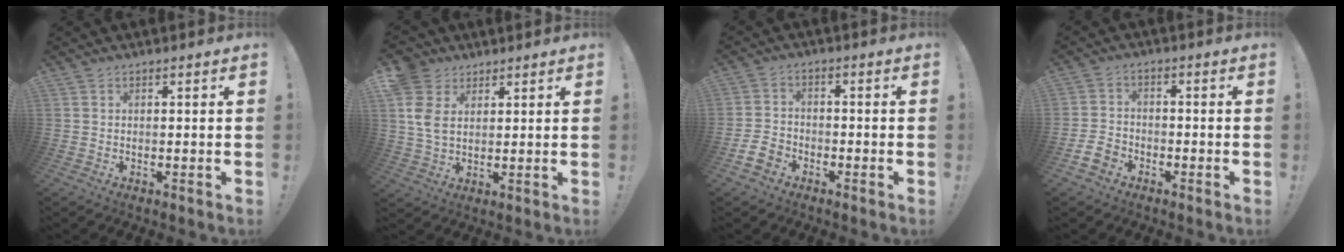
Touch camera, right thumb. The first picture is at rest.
{"total": 9.5, "force": [3.5, 7.0, 5.3], "torque": [-0.115, -0.012, 0.068]}
{"total": 6.5, "force": [-4.1, 4.2, 2.7], "torque": [-0.064, 0.019, -0.075]}
{"total": 6.1, "force": [-3.9, 3.9, 2.5], "torque": [-0.062, 0.017, -0.073]}